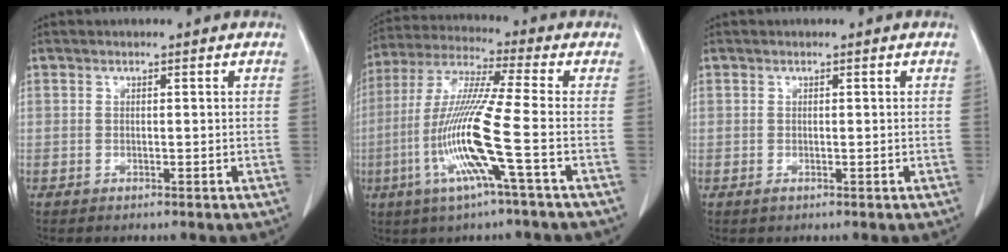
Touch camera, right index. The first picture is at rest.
{"total": 13.6, "force": [-4.0, -1.1, 12.9], "torque": [-0.268, -0.012, -0.089]}
{"total": 0.6, "force": [-0.1, 0.5, 0.4], "torque": [-0.004, 0.000, -0.002]}